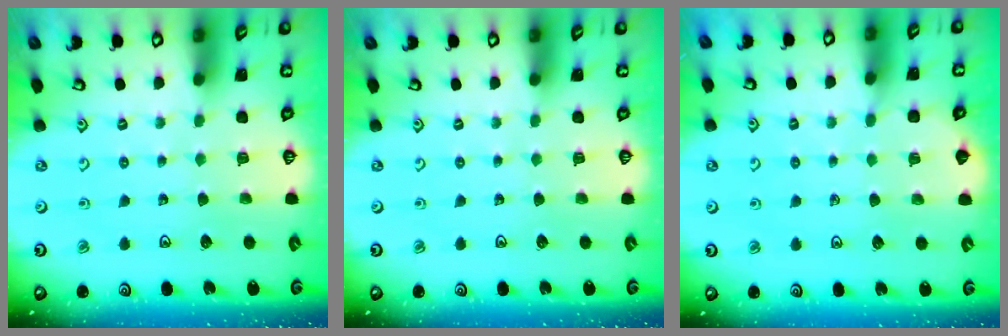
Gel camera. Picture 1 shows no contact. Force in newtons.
{"total": 0.0}
{"total": 1.5, "press": 1.5, "slide": 0.3}